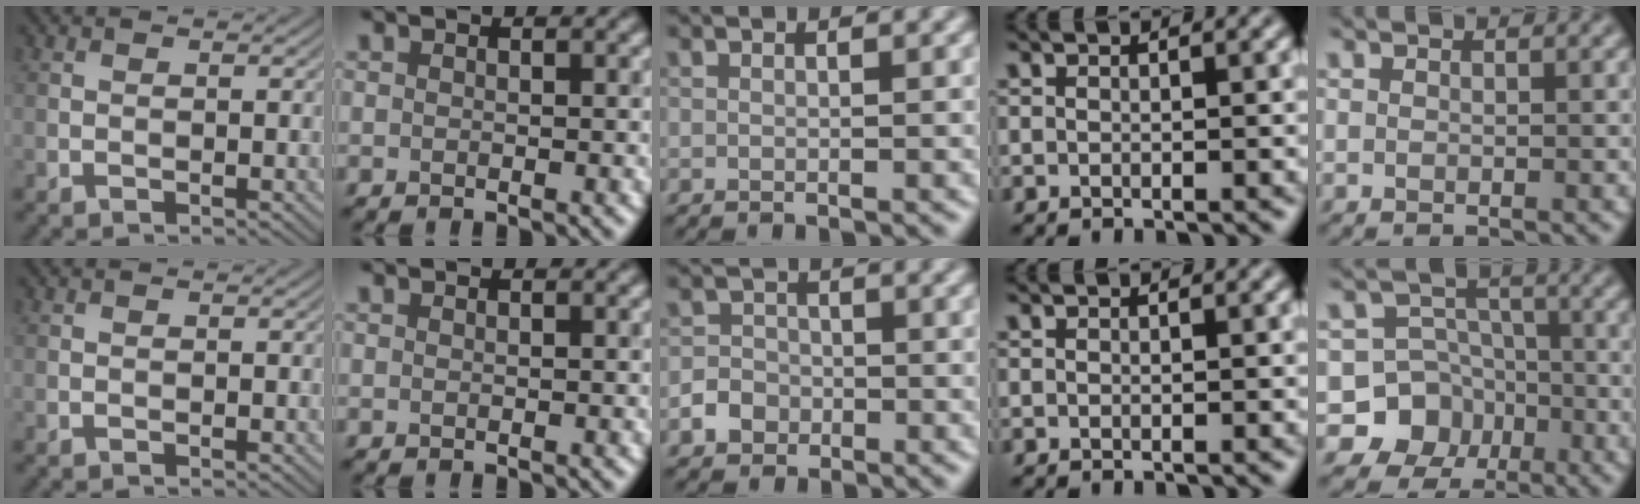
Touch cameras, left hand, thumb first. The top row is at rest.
{"middle": {"total": 2.5, "force": [-1.2, 2.1, 0.6], "torque": [0.003, 0.002, -0.025]}, "little": {"total": 9.1, "force": [-4.0, 8.0, 1.1], "torque": [-0.006, -0.002, -0.092]}}